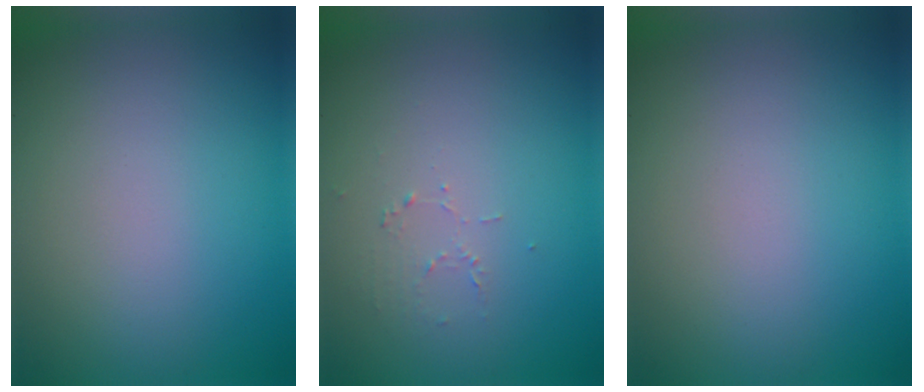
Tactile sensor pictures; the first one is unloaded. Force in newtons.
{"total": 0.7, "press": 0.4, "slide": 0.6}
{"total": 0.0}